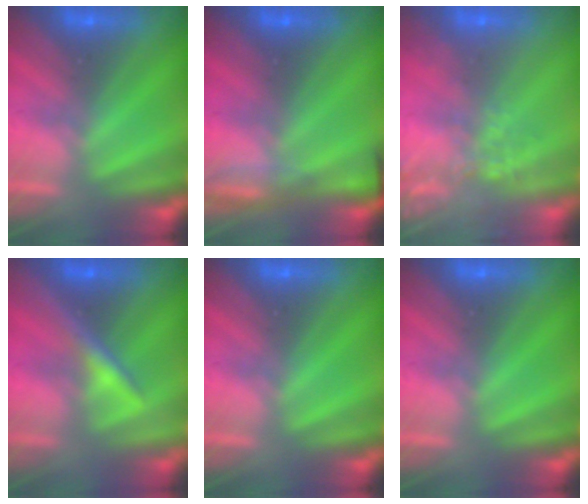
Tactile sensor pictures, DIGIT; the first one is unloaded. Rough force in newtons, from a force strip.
{"total": 5.2}
{"total": 5.7}
{"total": 3.3}
{"total": 0.0}
{"total": 0.0}